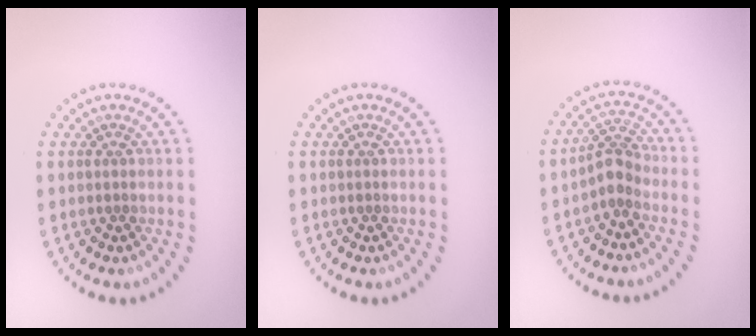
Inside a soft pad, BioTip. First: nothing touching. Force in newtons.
{"total": 0.0}
{"total": 2.5, "press": 1.8, "slide": 1.7}